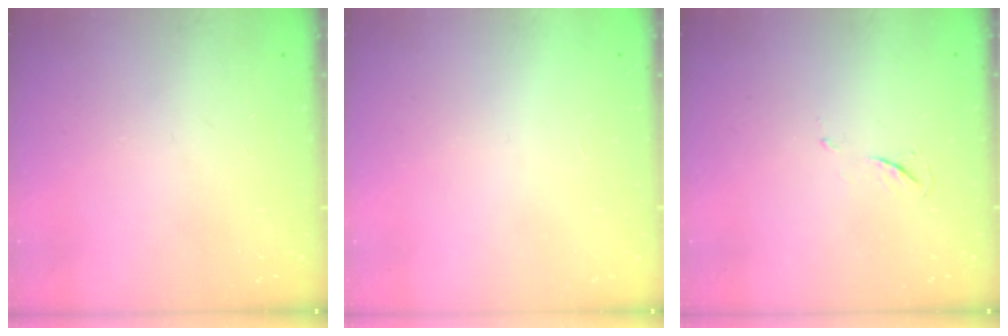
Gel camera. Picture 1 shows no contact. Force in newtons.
{"total": 1.6, "press": 1.6, "slide": 0.1}
{"total": 4.1, "press": 4.1, "slide": 0.6}